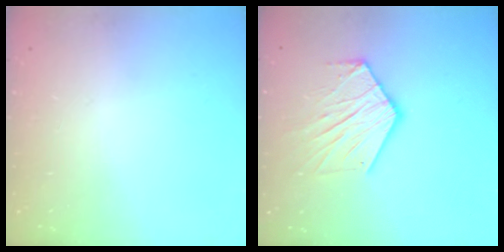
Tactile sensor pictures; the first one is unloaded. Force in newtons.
{"total": 13.2, "press": 13.2, "slide": 1.0}